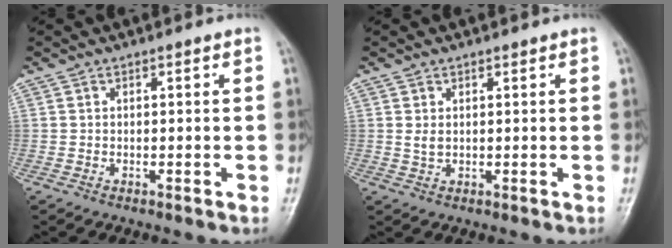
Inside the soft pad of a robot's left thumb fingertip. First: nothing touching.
{"total": 1.6, "force": [0.7, 1.0, 1.0], "torque": [-0.015, -0.006, 0.016]}